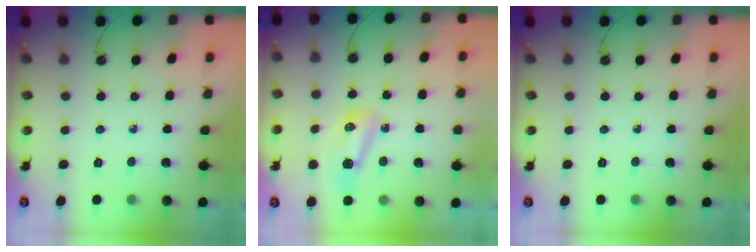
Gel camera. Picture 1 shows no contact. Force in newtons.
{"total": 16.3, "press": 10.8, "slide": 12.2}
{"total": 0.0}